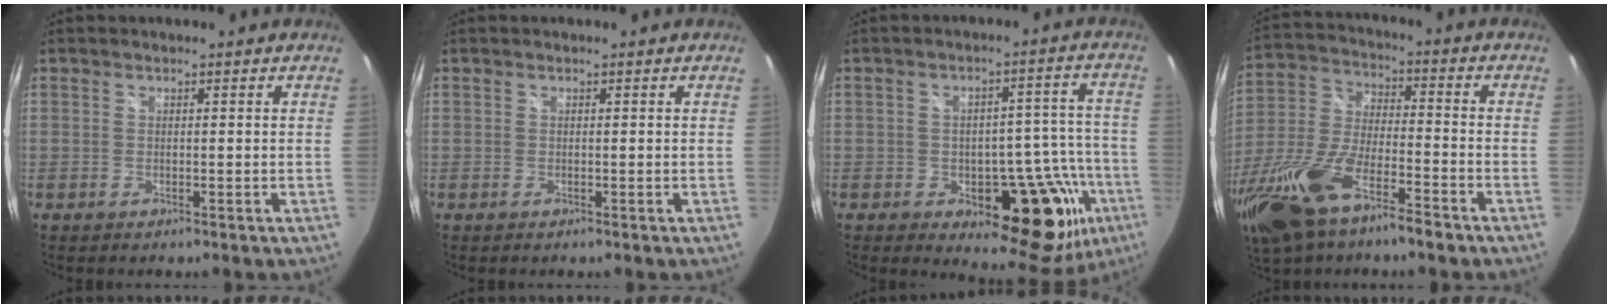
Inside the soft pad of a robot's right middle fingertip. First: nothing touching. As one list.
[{"total": 0.0}, {"total": 17.7, "force": [-7.1, 9.4, 13.2], "torque": [-0.155, 0.006, -0.080]}, {"total": 20.6, "force": [-13.0, 6.9, 14.5], "torque": [-0.319, -0.043, -0.242]}]